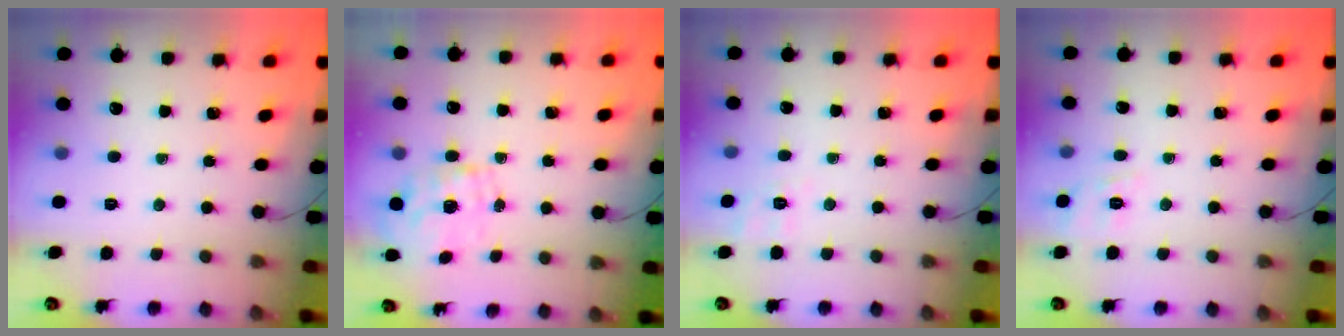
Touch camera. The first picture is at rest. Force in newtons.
{"total": 1.7, "press": 1.5, "slide": 0.8}
{"total": 2.1, "press": 0.9, "slide": 1.9}
{"total": 2.2, "press": 1.2, "slide": 1.8}